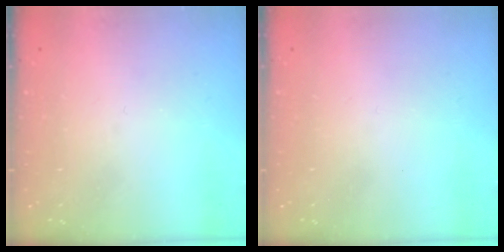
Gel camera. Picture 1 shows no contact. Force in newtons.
{"total": 1.5, "press": 1.5, "slide": 0.1}